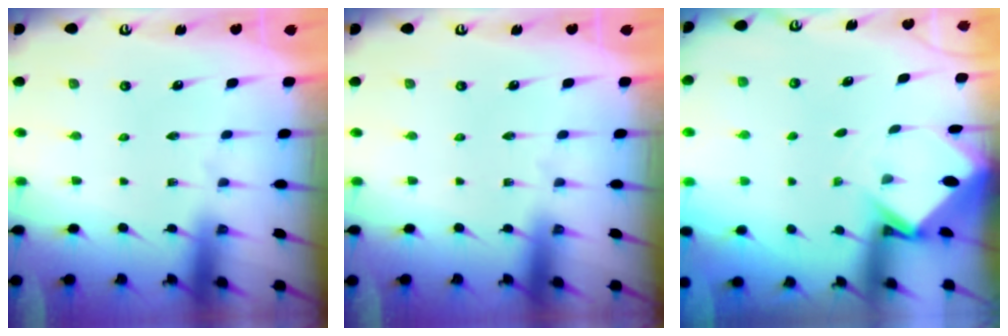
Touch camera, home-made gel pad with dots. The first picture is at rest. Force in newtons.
{"total": 0.0}
{"total": 2.9, "press": 2.9, "slide": 0.2}